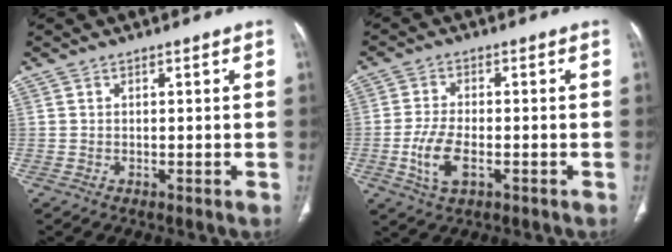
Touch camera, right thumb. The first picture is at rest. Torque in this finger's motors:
{"motor_torque": [0.00, 0.21, 0.33, 0.64, 0.28]}